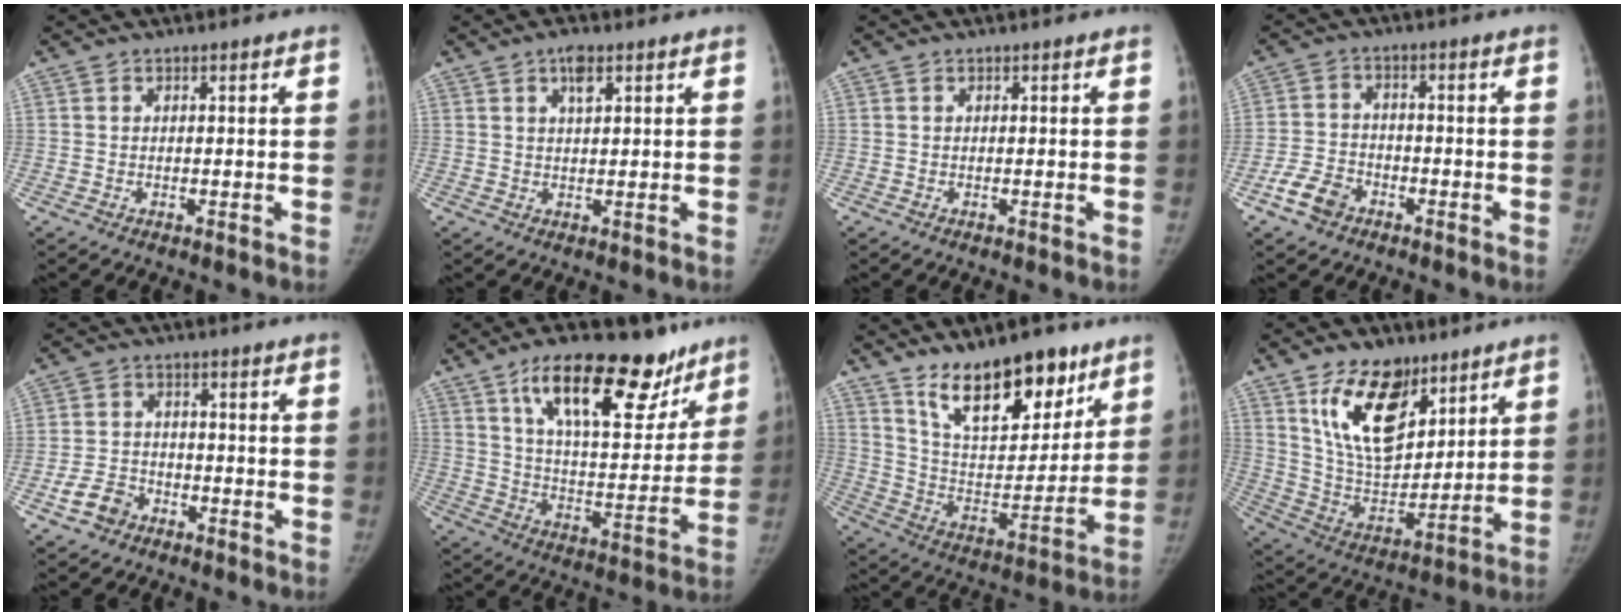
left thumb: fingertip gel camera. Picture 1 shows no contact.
{"total": 3.3, "force": [1.8, 1.3, 2.5], "torque": [-0.039, -0.002, 0.030]}
{"total": 0.0}
{"total": 6.0, "force": [-3.5, 4.1, 2.6], "torque": [-0.045, 0.020, -0.066]}
{"total": 5.4, "force": [-3.1, 4.0, 2.1], "torque": [-0.031, 0.022, -0.053]}
{"total": 23.6, "force": [14.5, 9.9, 15.7], "torque": [-0.189, -0.048, 0.232]}
{"total": 19.6, "force": [13.2, 8.6, 11.6], "torque": [-0.126, -0.082, 0.228]}
{"total": 17.3, "force": [9.9, 9.6, 10.4], "torque": [-0.130, -0.060, 0.190]}